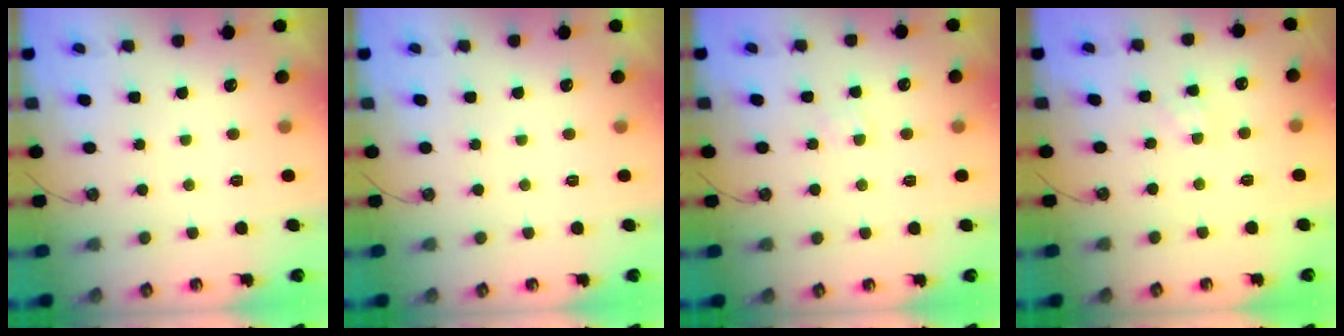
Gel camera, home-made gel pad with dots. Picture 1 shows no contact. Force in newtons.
{"total": 0.0}
{"total": 2.8, "press": 2.8, "slide": 0.3}
{"total": 1.6, "press": 1.6, "slide": 0.2}